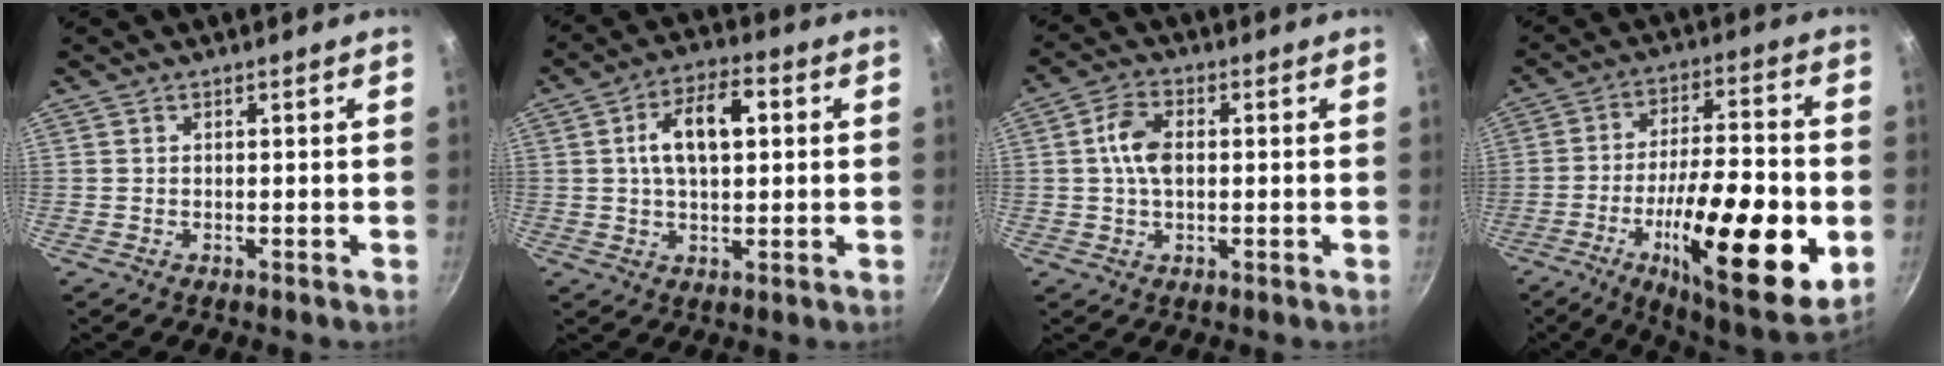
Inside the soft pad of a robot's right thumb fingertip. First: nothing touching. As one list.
[{"total": 10.7, "force": [2.0, 5.5, 8.9], "torque": [-0.147, 0.018, 0.030]}, {"total": 6.6, "force": [0.6, 3.9, 5.3], "torque": [-0.101, 0.011, 0.009]}, {"total": 25.6, "force": [-7.0, 7.6, 23.5], "torque": [-0.358, -0.003, -0.098]}]